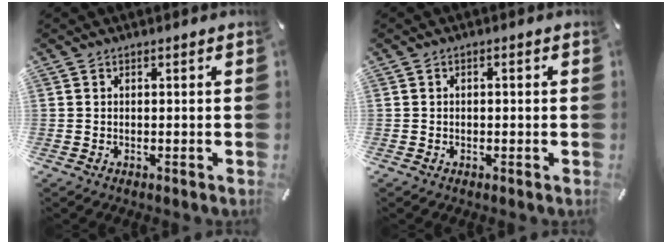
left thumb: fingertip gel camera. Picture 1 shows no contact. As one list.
[{"total": 0.9, "force": [-0.3, 0.6, 0.7], "torque": [-0.012, 0.003, -0.008]}]